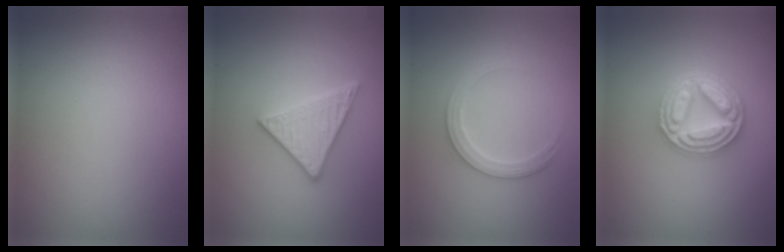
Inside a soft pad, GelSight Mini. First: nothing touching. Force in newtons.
{"total": 2.9, "press": 2.8, "slide": 0.7}
{"total": 2.5, "press": 2.5, "slide": 0.3}
{"total": 4.9, "press": 4.8, "slide": 0.8}